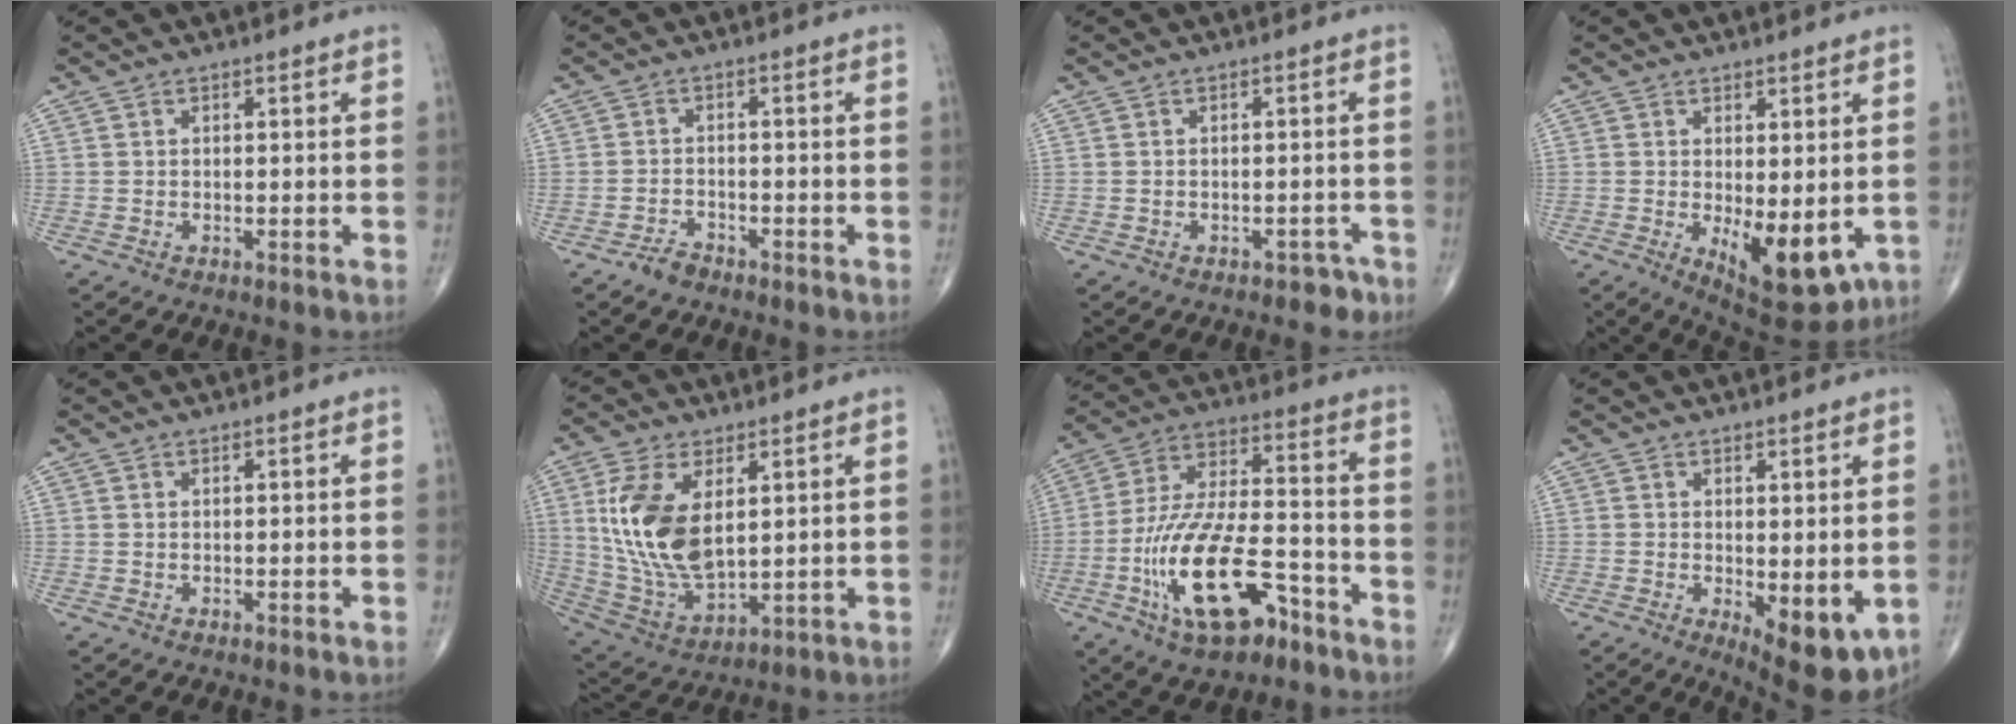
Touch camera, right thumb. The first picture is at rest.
{"total": 2.7, "force": [-2.2, 1.3, 0.9], "torque": [-0.019, 0.010, -0.039]}
{"total": 2.6, "force": [-1.9, 1.6, 0.6], "torque": [-0.001, 0.020, -0.021]}
{"total": 11.6, "force": [-2.5, 5.1, 10.1], "torque": [-0.125, -0.023, -0.017]}
{"total": 0.0}
{"total": 16.3, "force": [3.8, 8.7, 13.2], "torque": [-0.259, -0.020, 0.088]}
{"total": 19.7, "force": [-8.9, 8.5, 15.4], "torque": [-0.286, 0.051, -0.151]}
{"total": 9.3, "force": [-1.8, 3.8, 8.3], "torque": [-0.099, -0.023, -0.012]}